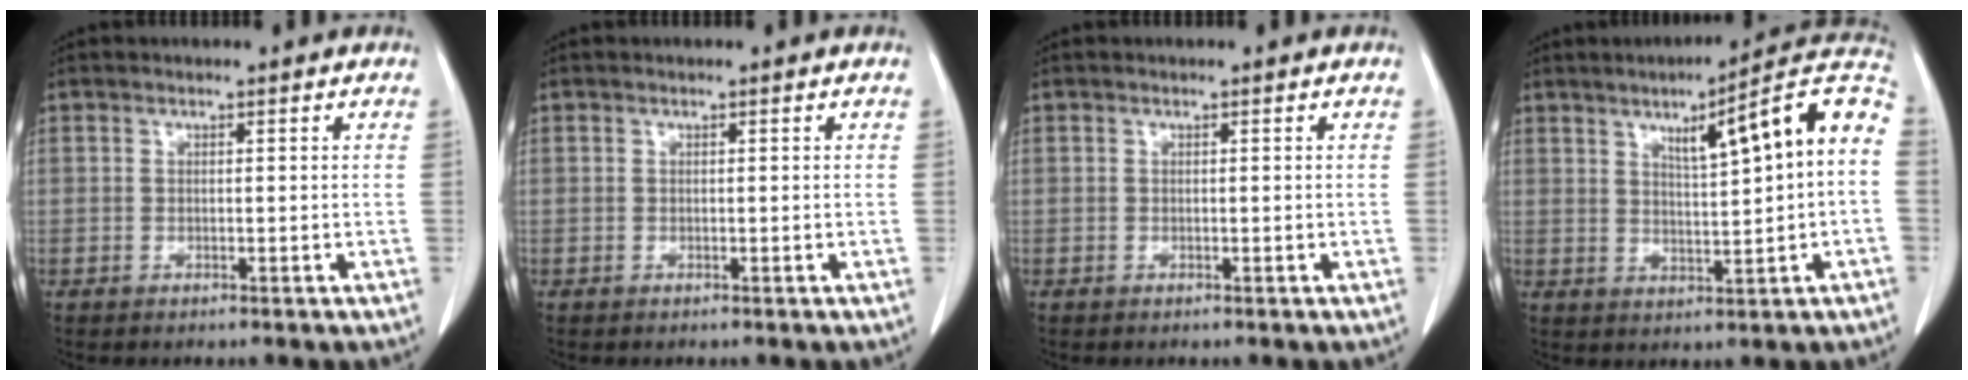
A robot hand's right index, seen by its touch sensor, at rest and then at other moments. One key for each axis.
{"total": 0.0}
{"total": 0.0}
{"total": 13.4, "fx": 2.8, "fy": 1.0, "fz": 13.1, "tx": -0.182, "ty": 0.028, "tz": 0.038}